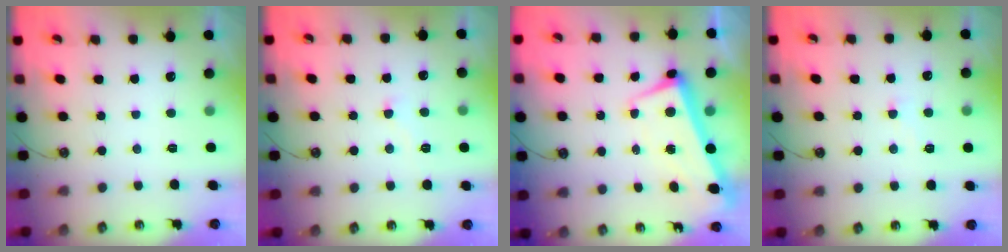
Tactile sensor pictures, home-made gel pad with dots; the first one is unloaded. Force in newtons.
{"total": 2.5, "press": 2.4, "slide": 0.7}
{"total": 1.3, "press": 0.3, "slide": 1.3}
{"total": 1.5, "press": 1.2, "slide": 0.8}